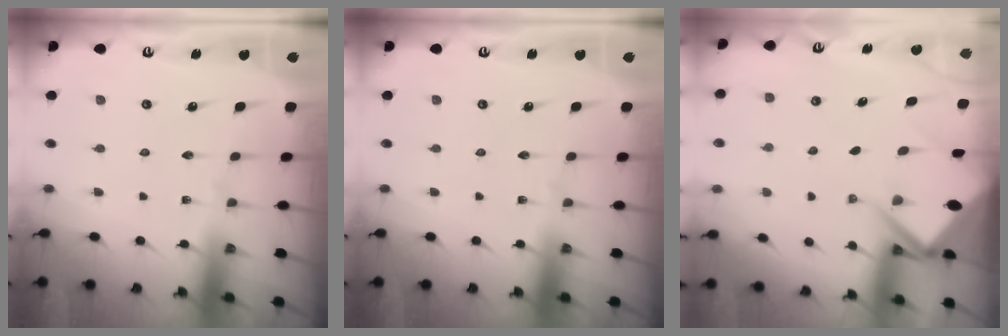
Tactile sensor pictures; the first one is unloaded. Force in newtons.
{"total": 0.0}
{"total": 6.4, "press": 6.4, "slide": 0.6}